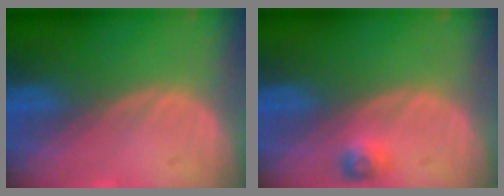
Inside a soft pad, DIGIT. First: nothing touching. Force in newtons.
{"total": 2.4, "press": 2.2, "slide": 0.9}